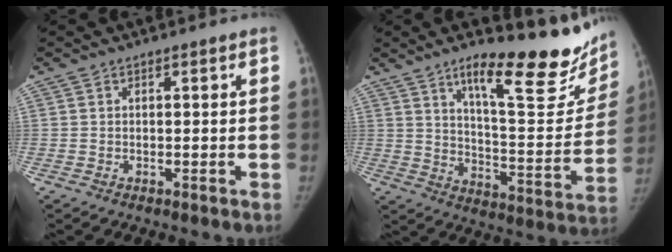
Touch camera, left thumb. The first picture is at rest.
{"total": 24.0, "force": [16.2, 6.7, 16.5], "torque": [-0.182, -0.098, 0.237]}